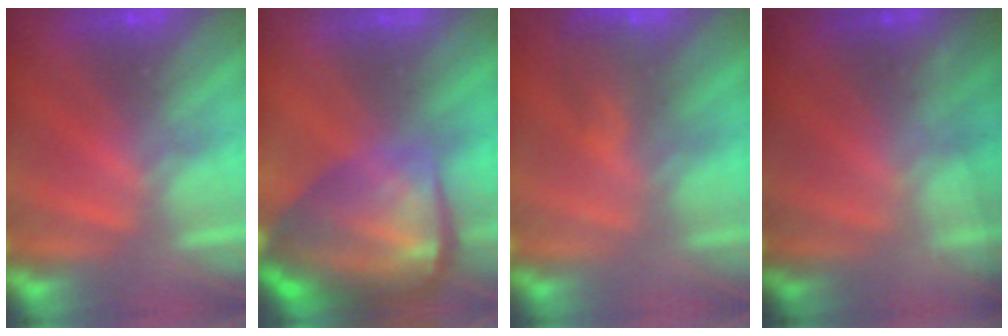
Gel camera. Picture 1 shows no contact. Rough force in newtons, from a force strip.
{"total": 5.7}
{"total": 8.8}
{"total": 1.6}